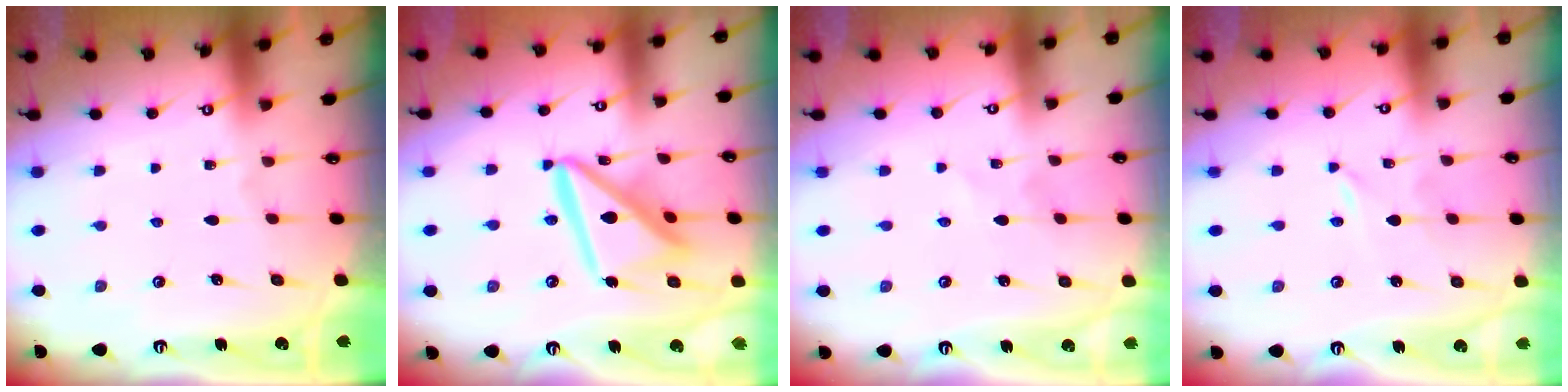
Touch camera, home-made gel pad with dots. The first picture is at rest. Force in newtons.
{"total": 15.6, "press": 15.5, "slide": 1.5}
{"total": 0.6, "press": 0.6, "slide": 0.1}
{"total": 0.0}